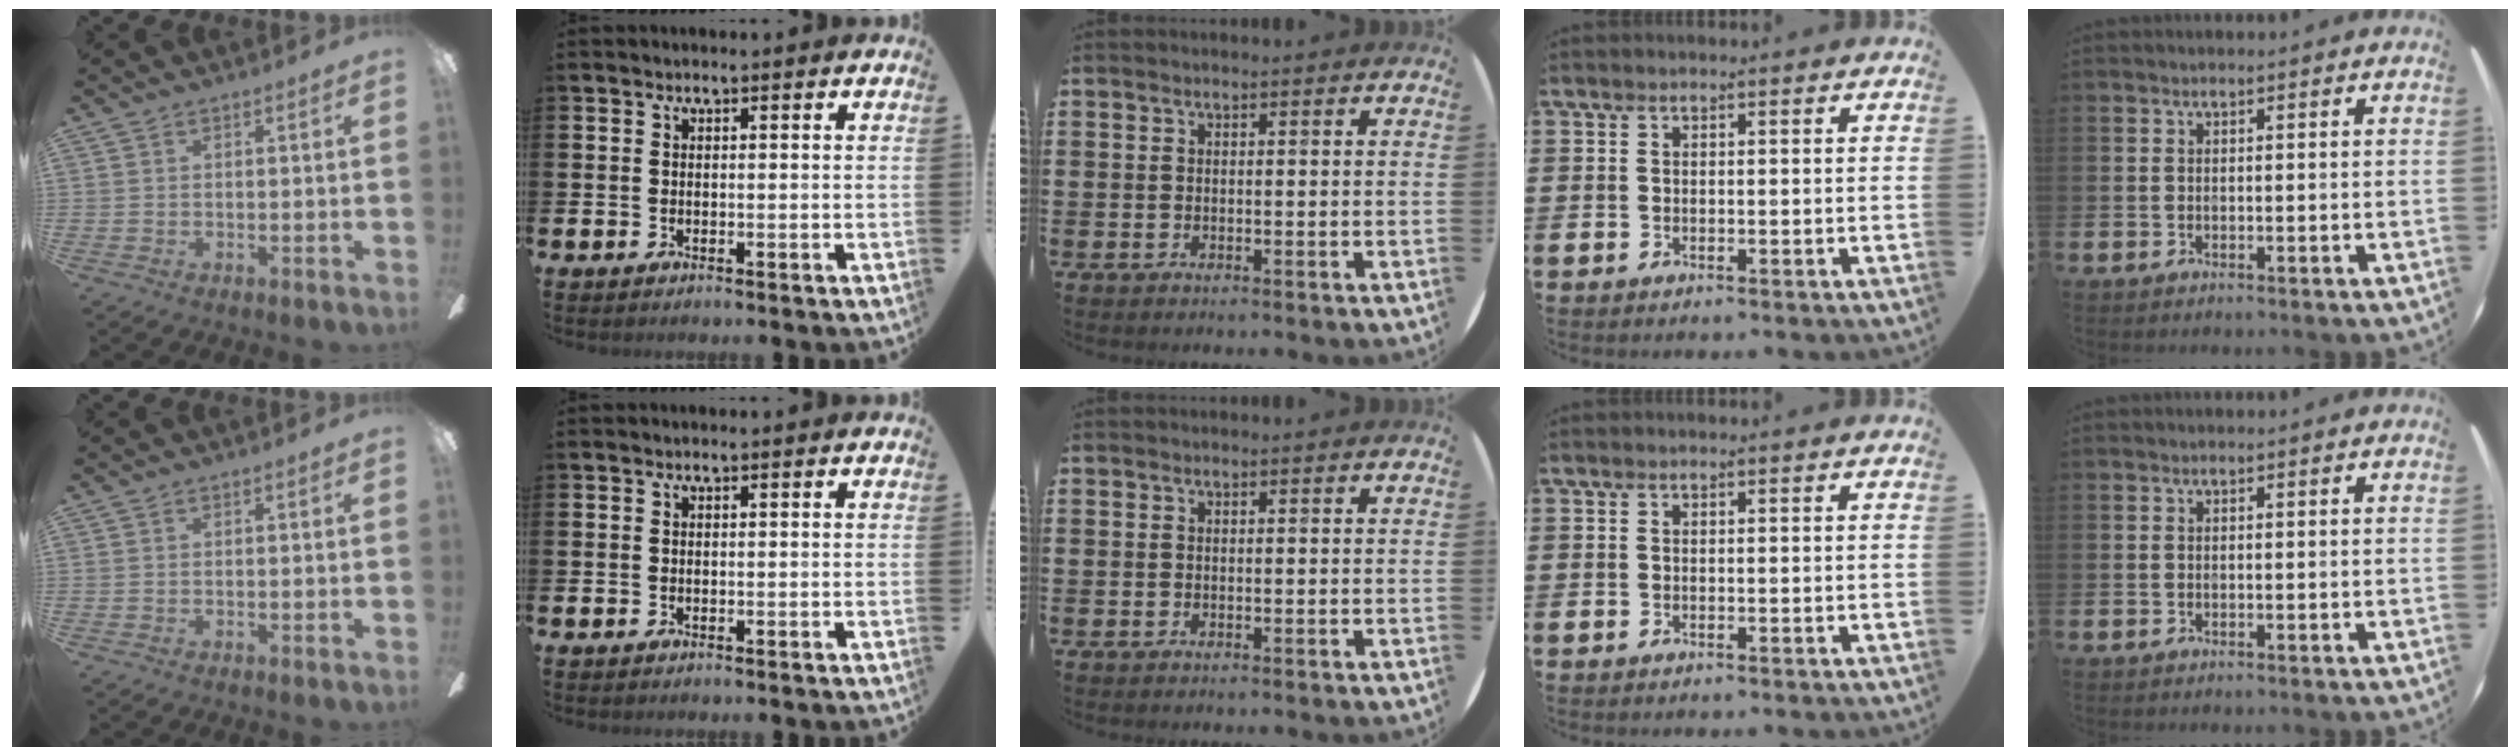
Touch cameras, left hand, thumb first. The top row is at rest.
{}